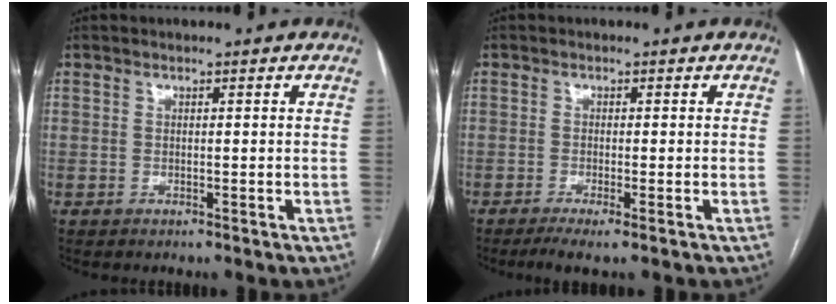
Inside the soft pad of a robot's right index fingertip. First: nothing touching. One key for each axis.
{"total": 3.4, "fx": -2.2, "fy": 0.0, "fz": 2.6, "tx": -0.042, "ty": -0.010, "tz": -0.039}